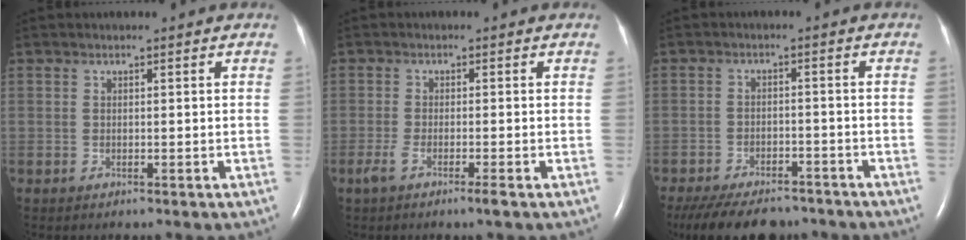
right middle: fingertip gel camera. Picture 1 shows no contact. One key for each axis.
{"total": 2.9, "fx": -1.7, "fy": 0.0, "fz": 2.4, "tx": -0.053, "ty": -0.009, "tz": -0.037}
{"total": 14.6, "fx": -11.9, "fy": 5.8, "fz": 6.2, "tx": -0.141, "ty": -0.013, "tz": -0.168}